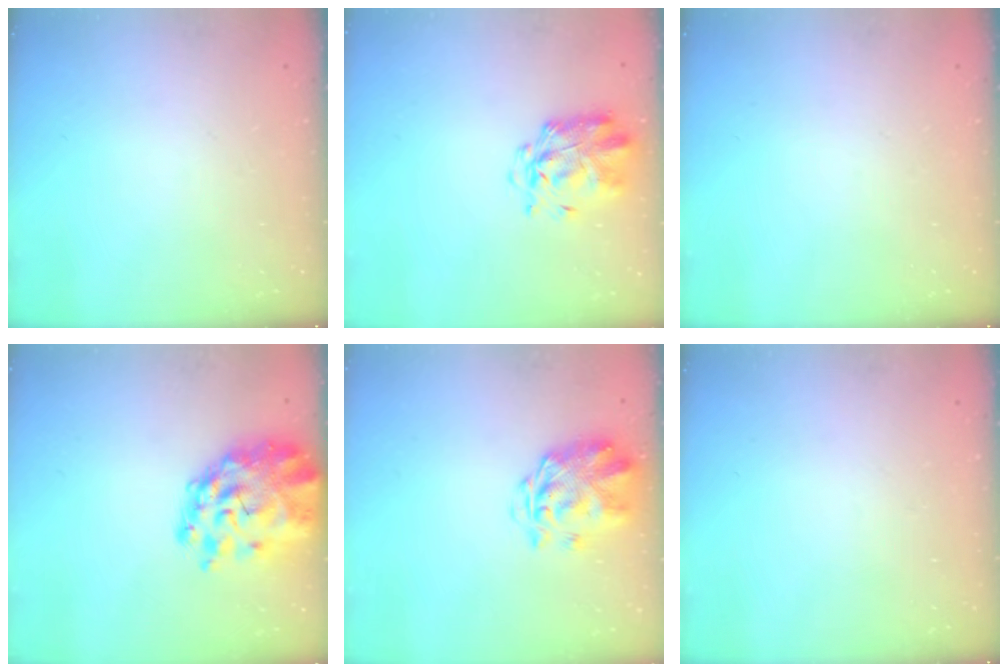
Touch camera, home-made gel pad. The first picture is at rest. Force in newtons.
{"total": 3.1, "press": 3.0, "slide": 0.8}
{"total": 0.0}
{"total": 8.9, "press": 8.3, "slide": 3.2}
{"total": 3.2, "press": 2.8, "slide": 1.5}
{"total": 0.0}